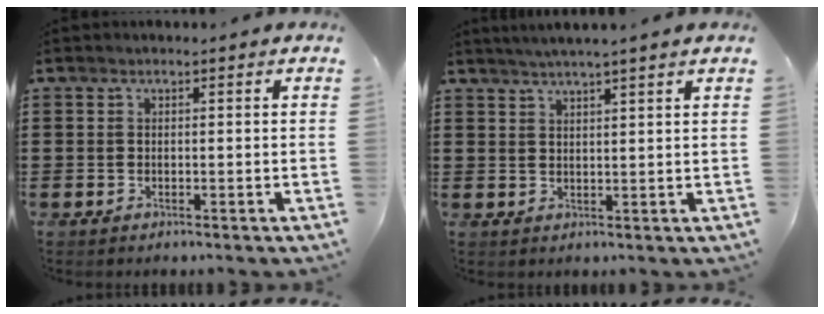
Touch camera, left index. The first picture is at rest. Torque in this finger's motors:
{"motor_torque": [2.14, 0.00, 0.31, 0.12]}